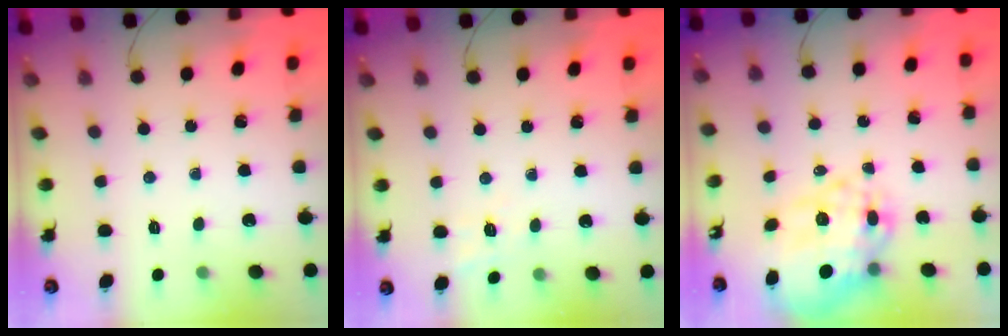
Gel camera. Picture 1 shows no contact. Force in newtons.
{"total": 2.3, "press": 0.6, "slide": 2.2}
{"total": 16.9, "press": 16.6, "slide": 3.5}